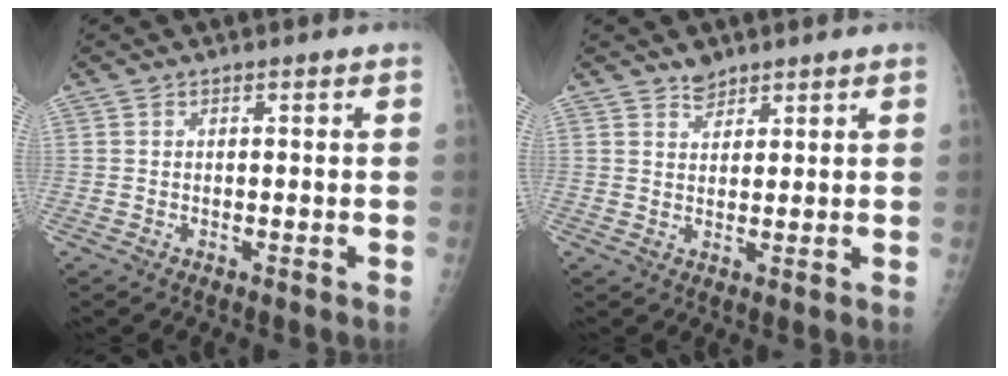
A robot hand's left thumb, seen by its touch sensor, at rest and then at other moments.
{"total": 2.5, "force": [2.1, 1.3, 0.4], "torque": [0.009, -0.016, 0.034]}